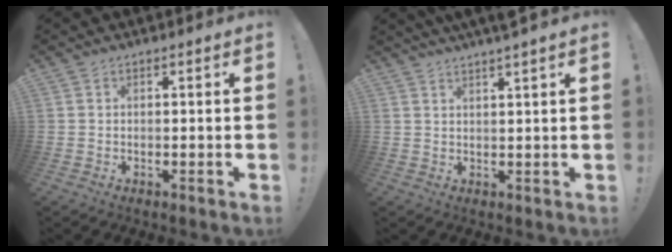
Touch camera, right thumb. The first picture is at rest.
{"total": 3.6, "force": [2.9, -0.5, 2.1], "torque": [-0.037, -0.011, 0.048]}